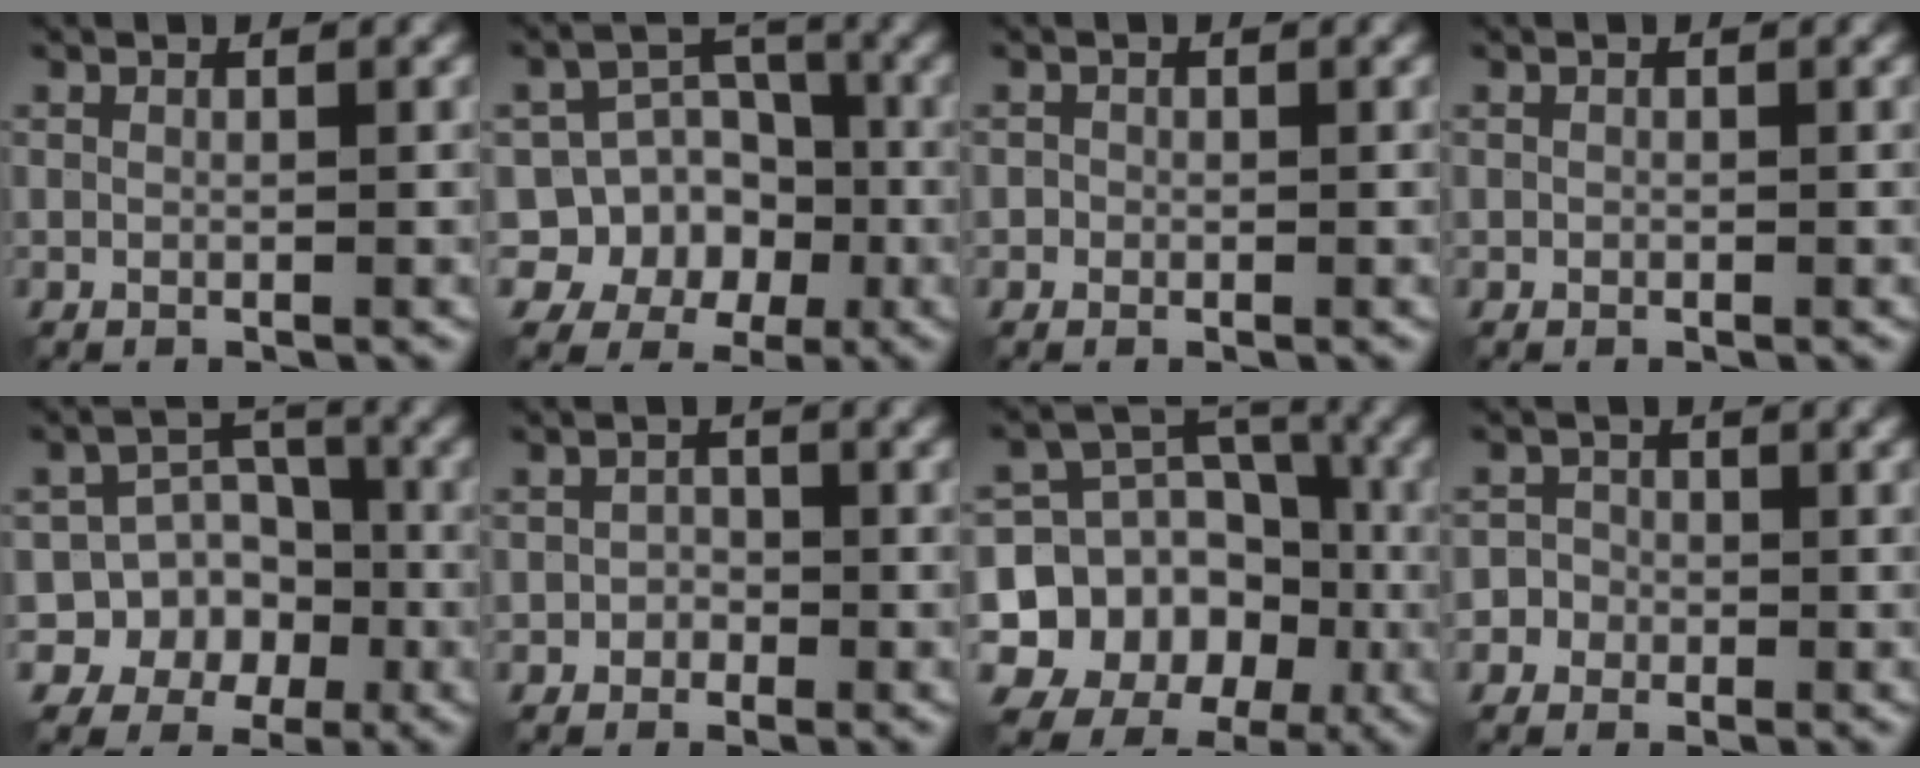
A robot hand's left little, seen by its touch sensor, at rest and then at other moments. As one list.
[{"total": 9.0, "force": [-3.1, 8.0, 2.6], "torque": [-0.031, 0.016, -0.069]}, {"total": 0.6, "force": [-0.2, 0.6, 0.0], "torque": [0.005, -0.003, -0.004]}, {"total": 0.0}, {"total": 8.2, "force": [-3.4, 7.2, 1.9], "torque": [-0.008, 0.009, -0.072]}, {"total": 1.3, "force": [-0.6, 1.2, 0.2], "torque": [0.008, 0.002, -0.015]}, {"total": 12.0, "force": [-3.9, 10.9, 3.3], "torque": [-0.071, 0.001, -0.078]}, {"total": 2.8, "force": [-1.3, 2.5, 0.2], "torque": [0.025, 0.008, -0.035]}]